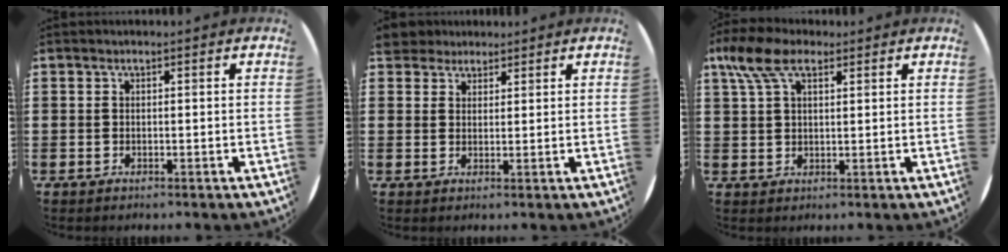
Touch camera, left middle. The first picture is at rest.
{"total": 3.4, "force": [3.0, 1.5, 0.1], "torque": [-0.005, 0.000, 0.057]}
{"total": 6.7, "force": [4.0, 3.3, 4.2], "torque": [-0.095, 0.008, 0.074]}